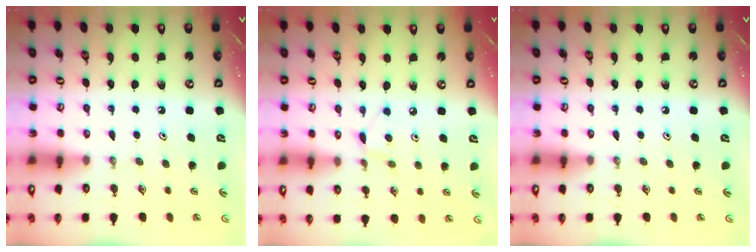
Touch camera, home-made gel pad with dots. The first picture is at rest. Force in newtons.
{"total": 4.6, "press": 4.5, "slide": 0.6}
{"total": 0.0}